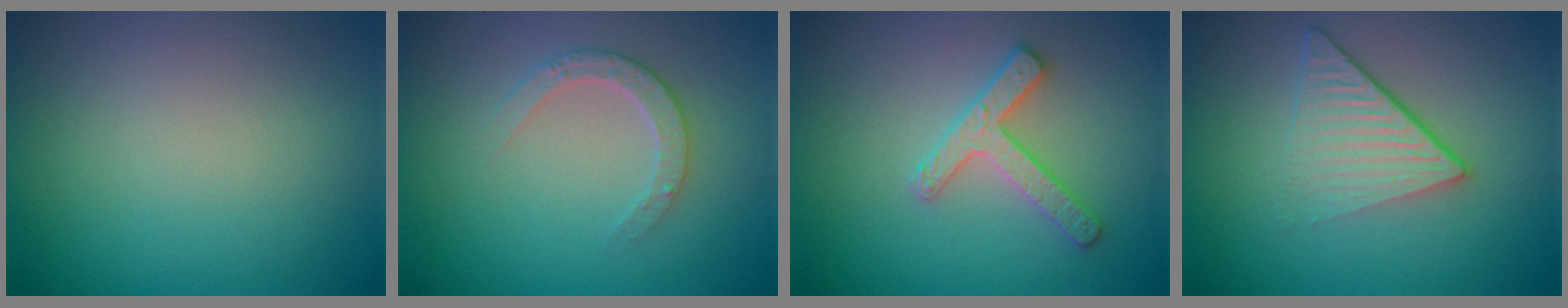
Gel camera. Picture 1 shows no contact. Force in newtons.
{"total": 2.4, "press": 2.3, "slide": 0.5}
{"total": 2.7, "press": 2.7, "slide": 0.3}
{"total": 4.9, "press": 3.0, "slide": 3.9}